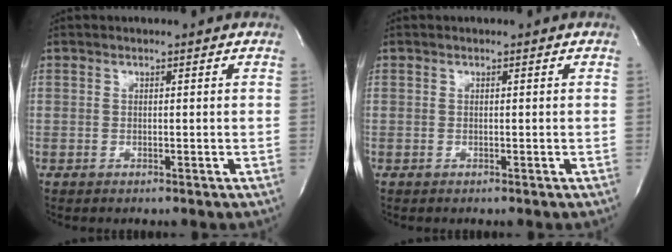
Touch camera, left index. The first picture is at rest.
{"total": 0.0}